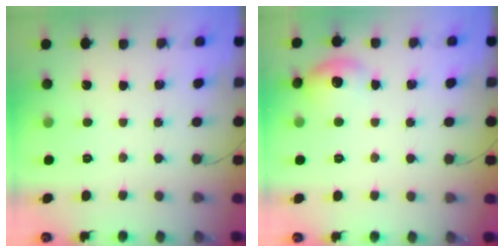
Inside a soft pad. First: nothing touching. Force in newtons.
{"total": 10.9, "press": 8.4, "slide": 7.0}